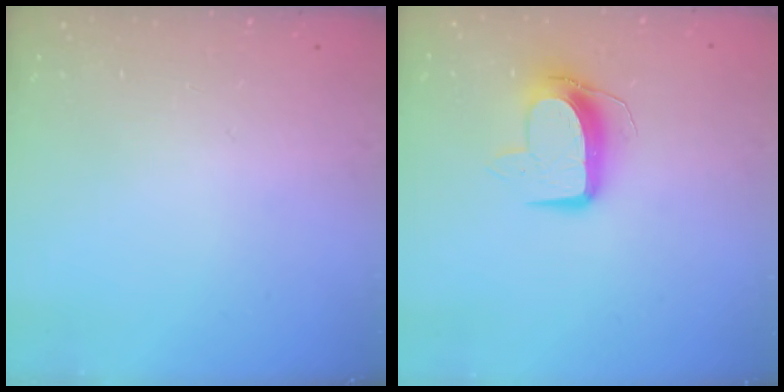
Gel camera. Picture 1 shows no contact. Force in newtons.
{"total": 10.5, "press": 10.5, "slide": 0.3}